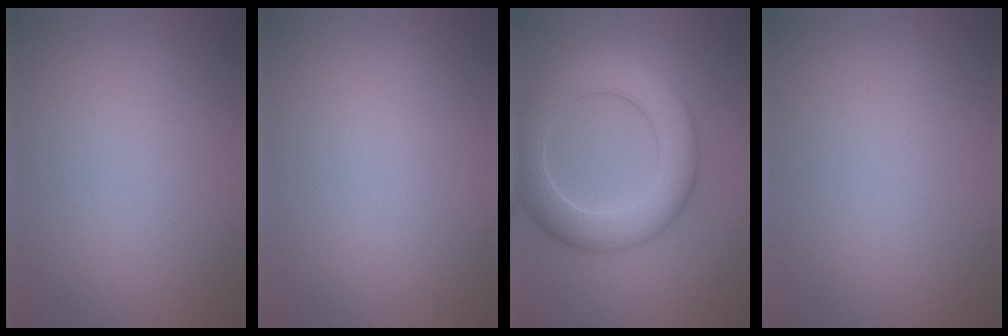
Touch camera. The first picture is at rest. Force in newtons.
{"total": 0.0}
{"total": 7.5, "press": 7.5, "slide": 0.3}
{"total": 0.0}